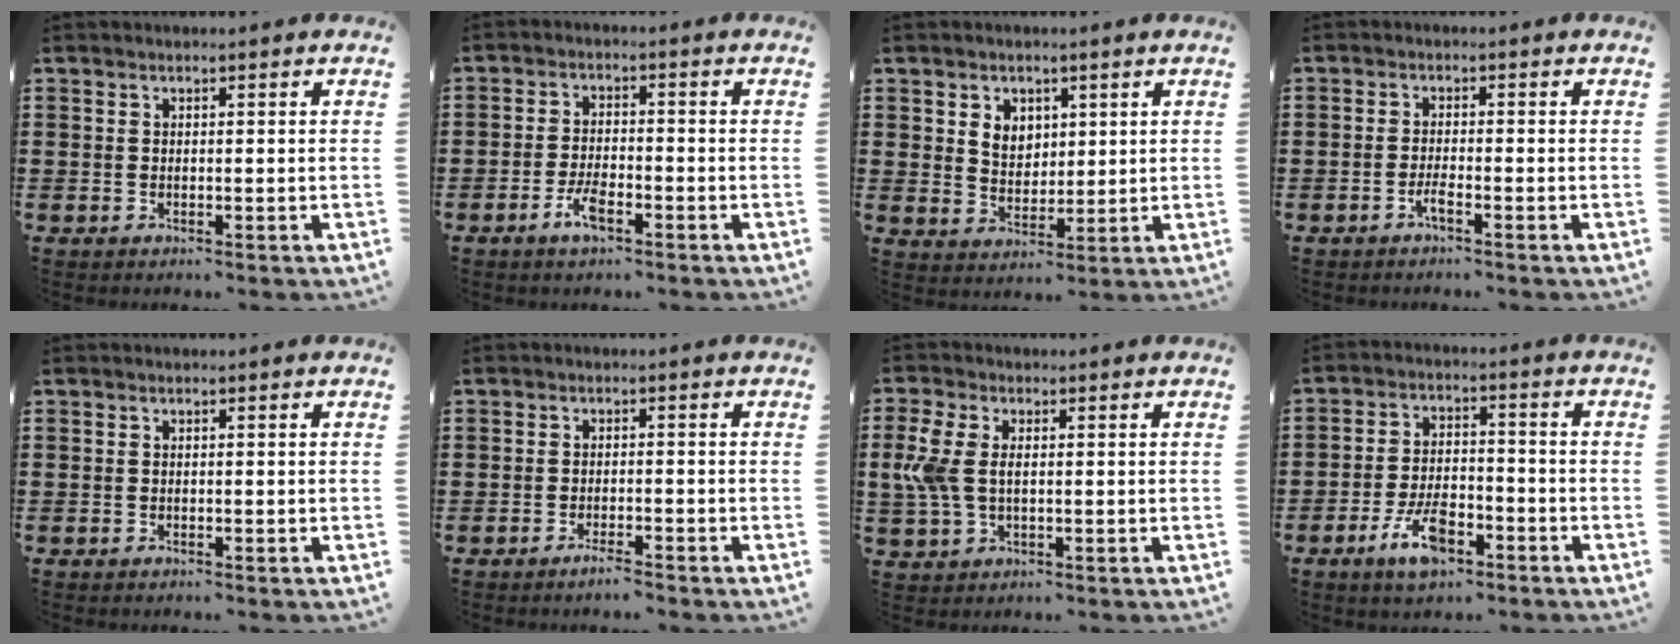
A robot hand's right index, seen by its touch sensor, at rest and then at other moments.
{"total": 4.2, "force": [-2.3, 1.5, 3.2], "torque": [-0.075, -0.001, -0.047]}
{"total": 4.0, "force": [1.8, 3.3, 1.4], "torque": [-0.033, 0.009, 0.031]}
{"total": 1.9, "force": [-1.3, 0.1, 1.5], "torque": [-0.033, -0.006, -0.025]}
{"total": 0.0}
{"total": 1.7, "force": [-1.5, 0.2, 0.7], "torque": [-0.016, -0.001, -0.028]}
{"total": 5.7, "force": [0.5, 3.3, 4.6], "torque": [-0.130, -0.003, -0.002]}
{"total": 7.4, "force": [-4.2, 3.1, 5.3], "torque": [-0.115, 0.004, -0.079]}